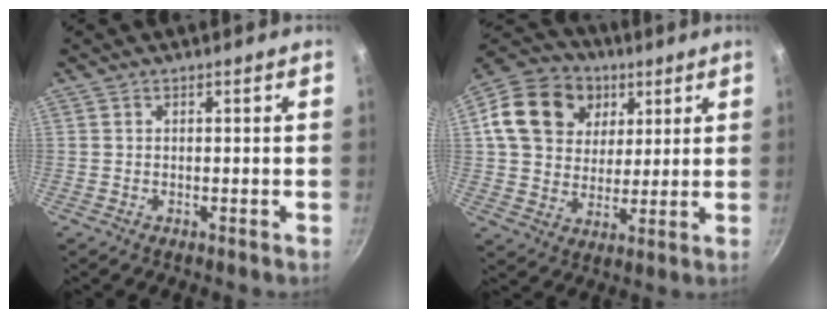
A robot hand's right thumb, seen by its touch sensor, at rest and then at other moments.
{"total": 17.5, "force": [5.4, 14.2, 8.8], "torque": [-0.147, 0.008, 0.085]}